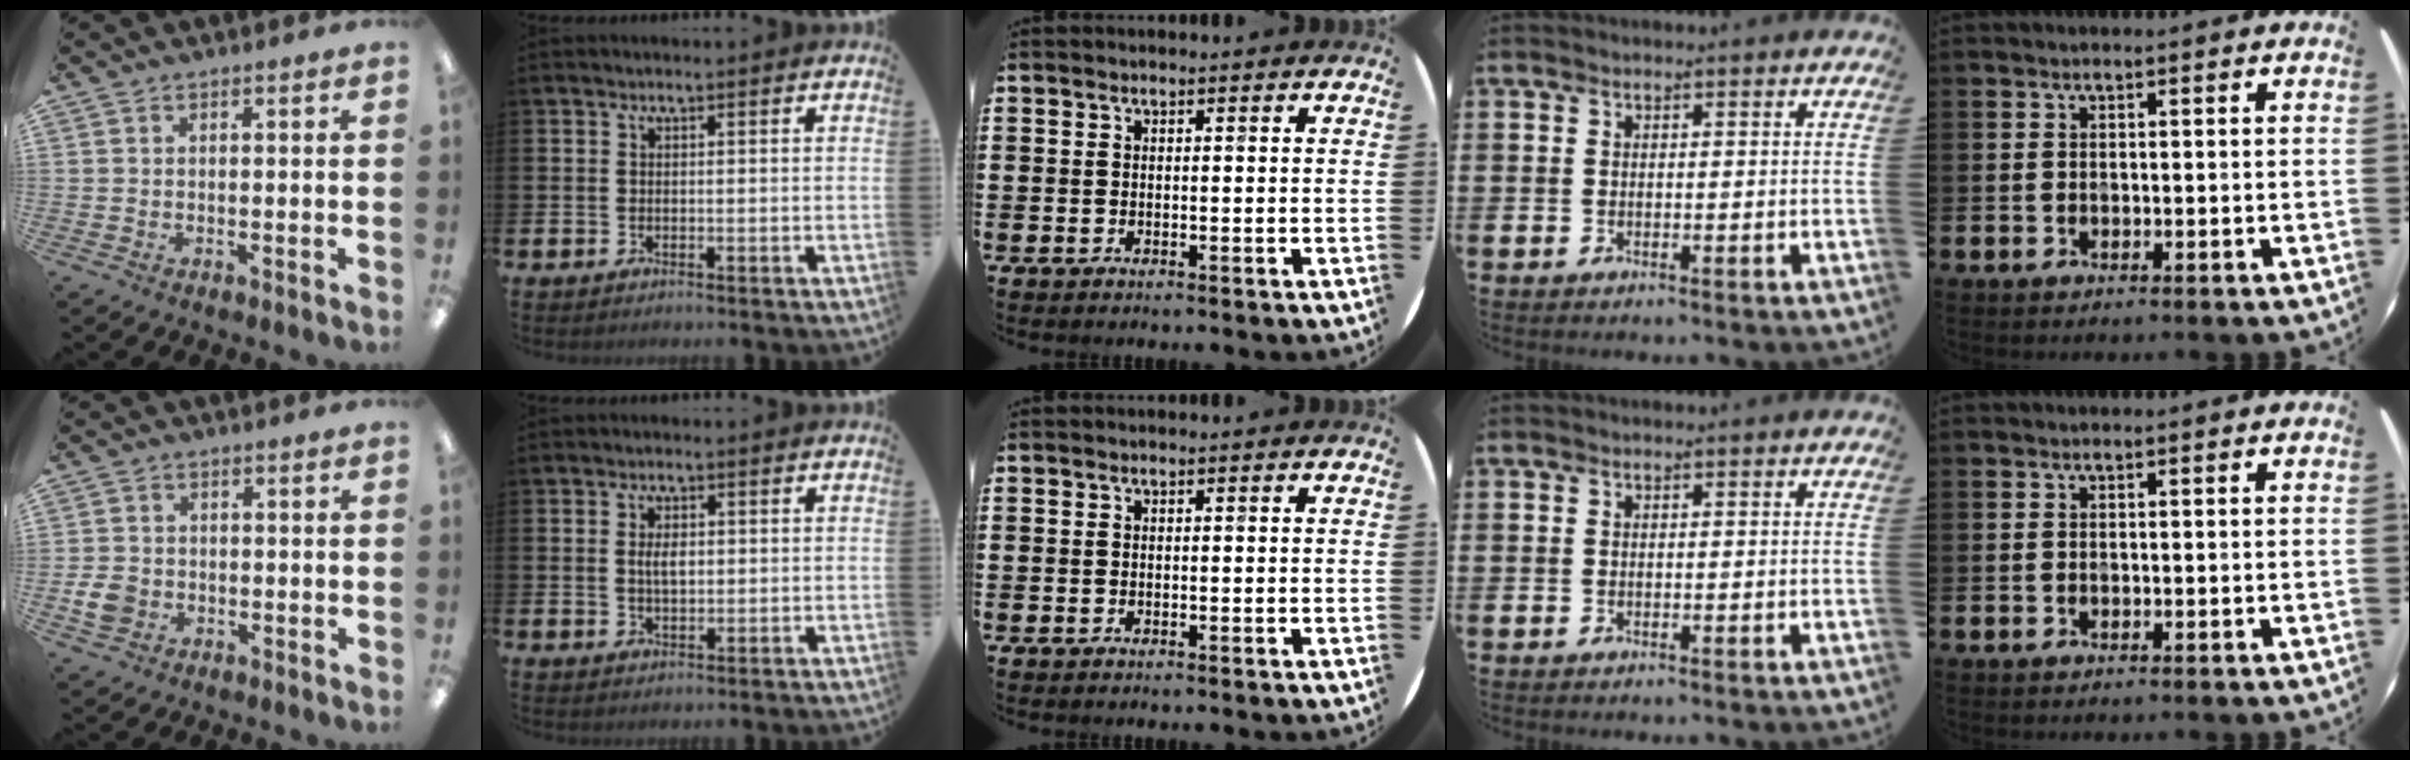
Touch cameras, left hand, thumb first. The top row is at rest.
{"thumb": {"total": 4.7, "force": [-1.2, 4.0, 2.2], "torque": [-0.041, 0.001, -0.023]}, "index": {"total": 2.6, "force": [0.5, 1.4, 2.2], "torque": [-0.035, 0.003, 0.005]}}